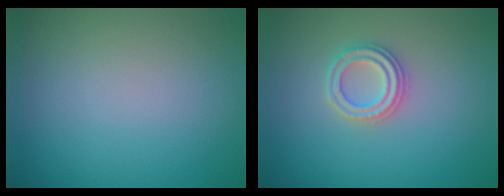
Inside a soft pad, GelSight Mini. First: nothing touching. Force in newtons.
{"total": 2.3, "press": 2.3, "slide": 0.2}